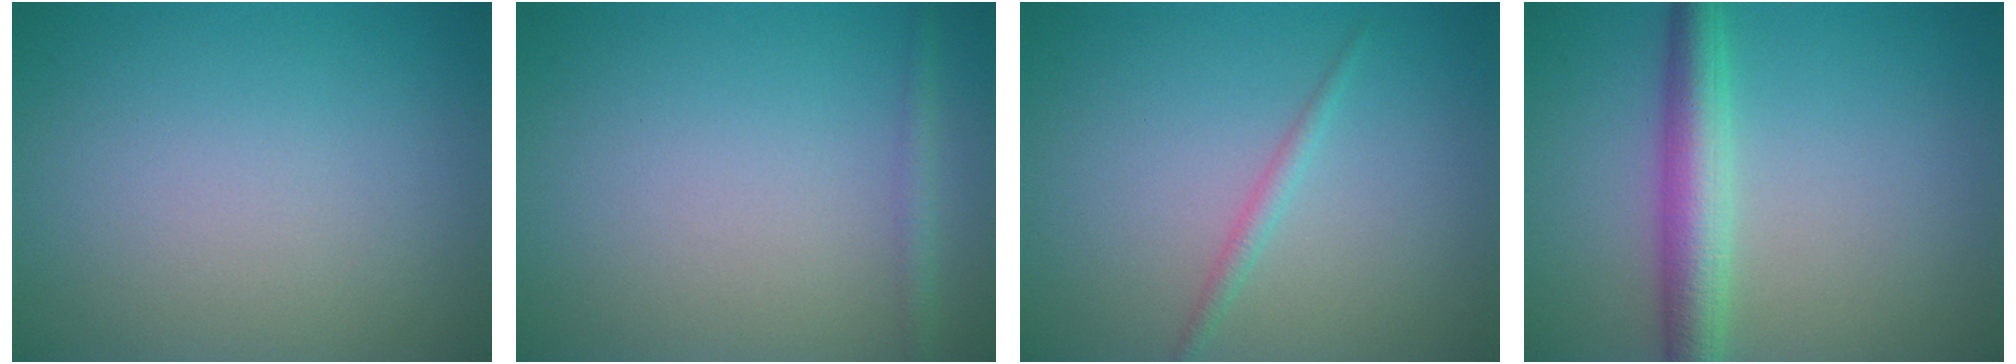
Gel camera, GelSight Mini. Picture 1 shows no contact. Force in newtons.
{"total": 1.3, "press": 1.3, "slide": 0.1}
{"total": 1.1, "press": 1.1, "slide": 0.0}
{"total": 4.5, "press": 4.5, "slide": 0.1}